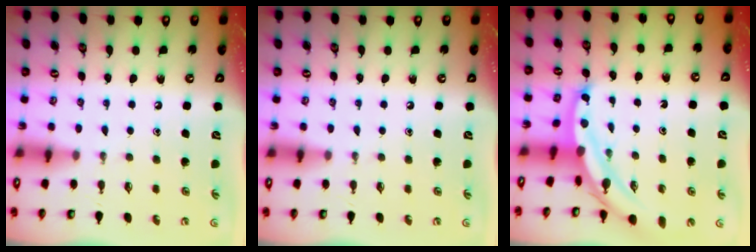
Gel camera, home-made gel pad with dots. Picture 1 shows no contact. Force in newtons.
{"total": 0.0}
{"total": 6.3, "press": 6.3, "slide": 0.6}